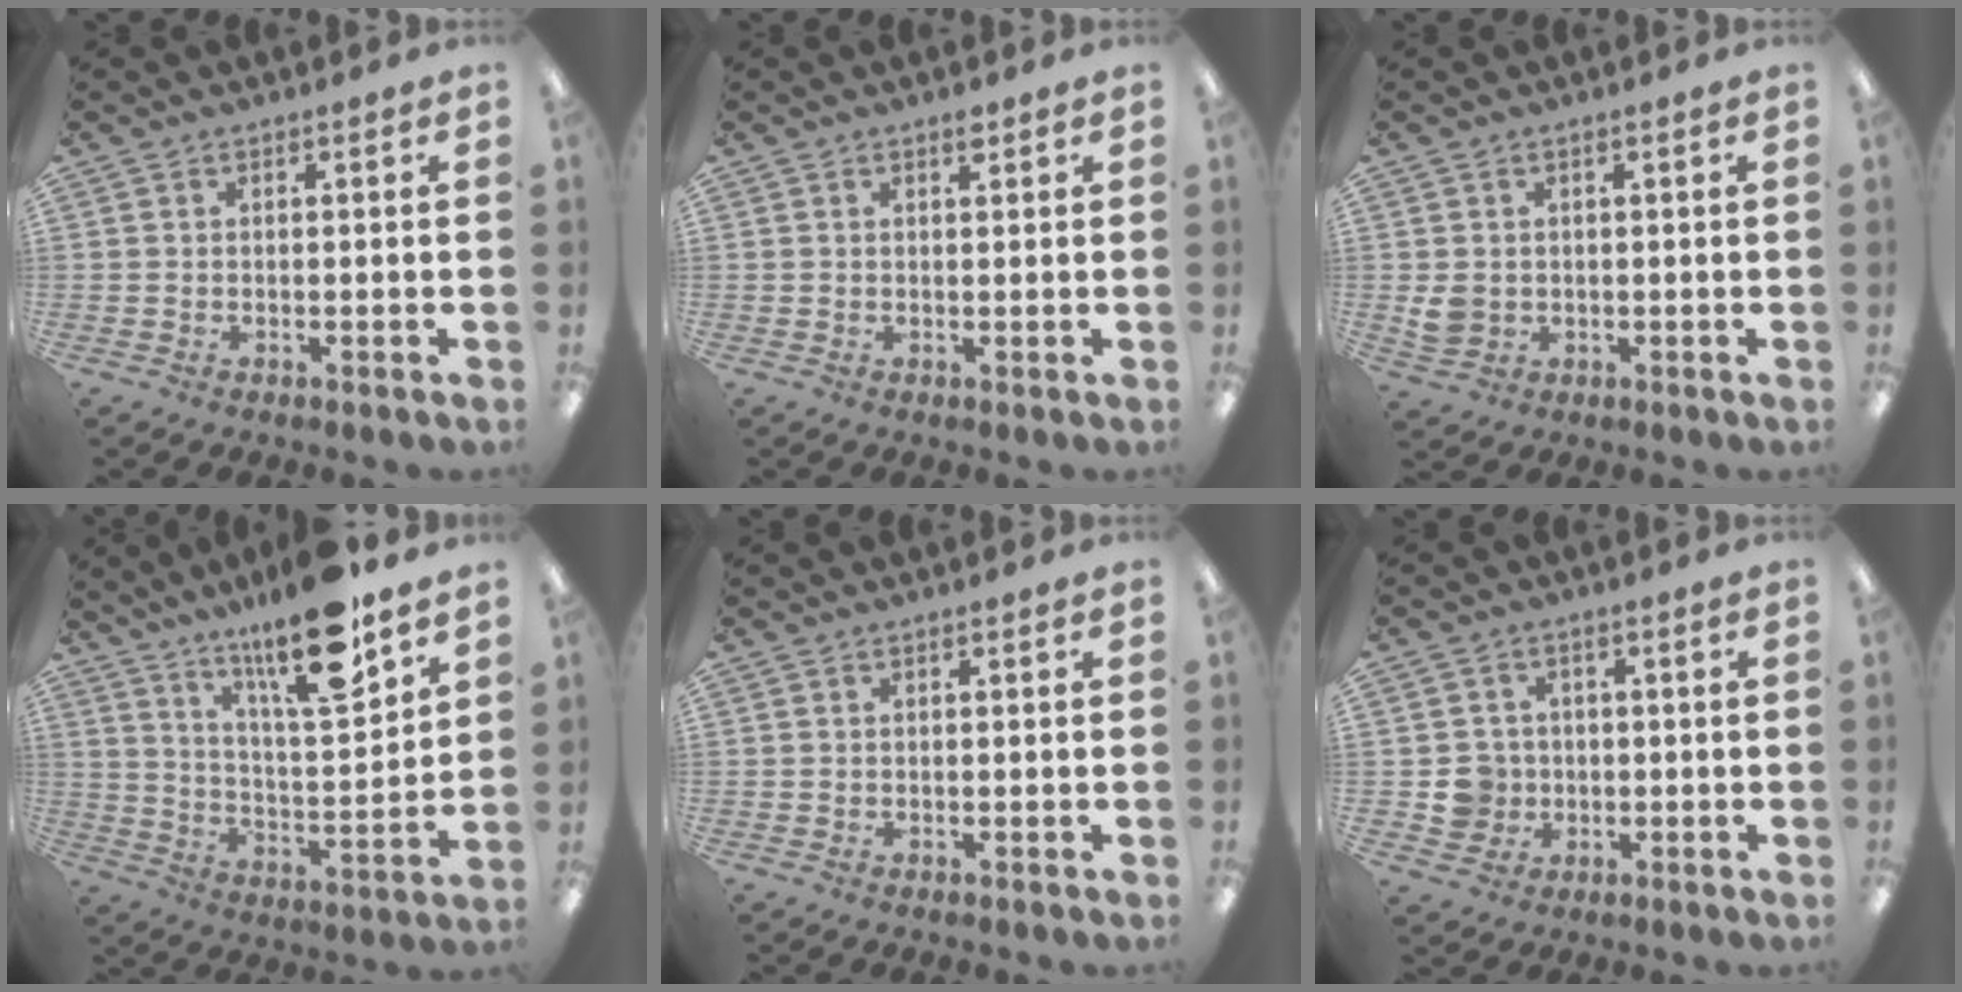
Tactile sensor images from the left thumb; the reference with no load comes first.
{"total": 1.3, "force": [1.0, 0.4, 0.7], "torque": [-0.008, -0.004, 0.017]}
{"total": 3.7, "force": [0.6, 3.2, 1.8], "torque": [-0.026, 0.003, 0.012]}
{"total": 16.9, "force": [13.0, 3.3, 10.3], "torque": [-0.178, -0.078, 0.213]}
{"total": 0.0}
{"total": 5.5, "force": [-0.4, 5.4, 0.8], "torque": [-0.010, 0.009, -0.004]}